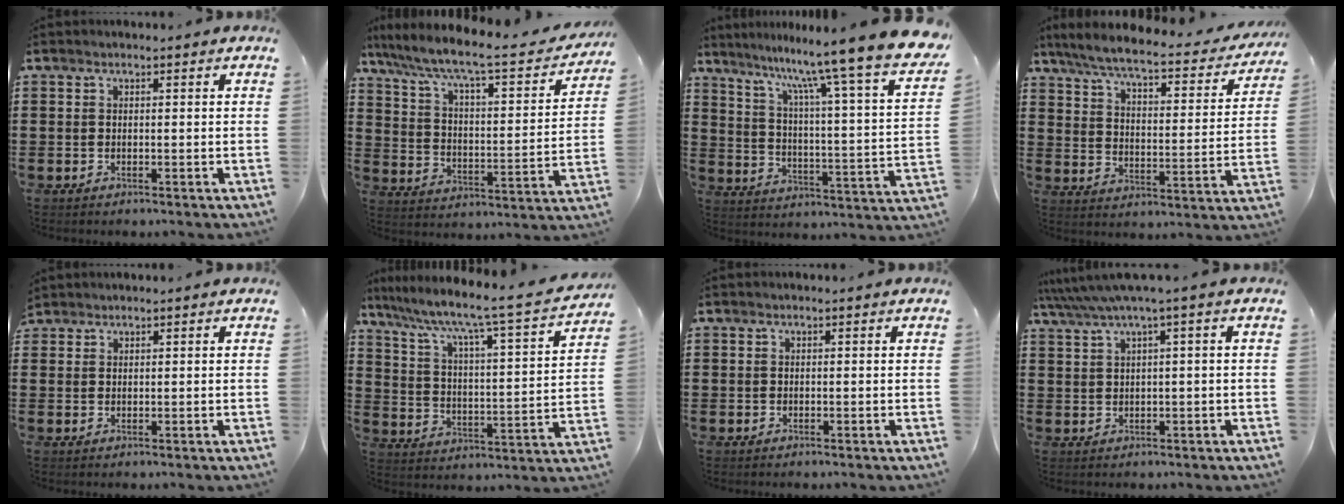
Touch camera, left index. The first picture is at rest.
{"total": 7.9, "force": [6.3, 0.8, 4.7], "torque": [-0.117, -0.044, 0.099]}
{"total": 11.3, "force": [9.5, -2.1, 5.6], "torque": [-0.127, -0.086, 0.143]}
{"total": 6.5, "force": [5.6, 0.4, 3.3], "torque": [-0.089, -0.038, 0.092]}
{"total": 1.2, "force": [1.2, 0.3, 0.1], "torque": [-0.004, 0.001, 0.023]}
{"total": 5.9, "force": [4.7, -0.2, 3.6], "torque": [-0.094, -0.047, 0.063]}
{"total": 0.0}
{"total": 3.1, "force": [0.9, -0.3, 3.0], "torque": [-0.058, -0.010, 0.013]}